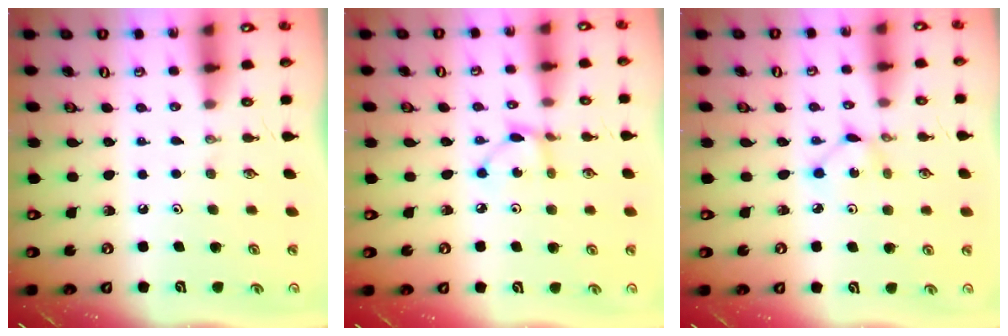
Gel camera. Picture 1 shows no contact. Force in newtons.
{"total": 2.8, "press": 2.8, "slide": 0.1}
{"total": 2.5, "press": 2.5, "slide": 0.2}